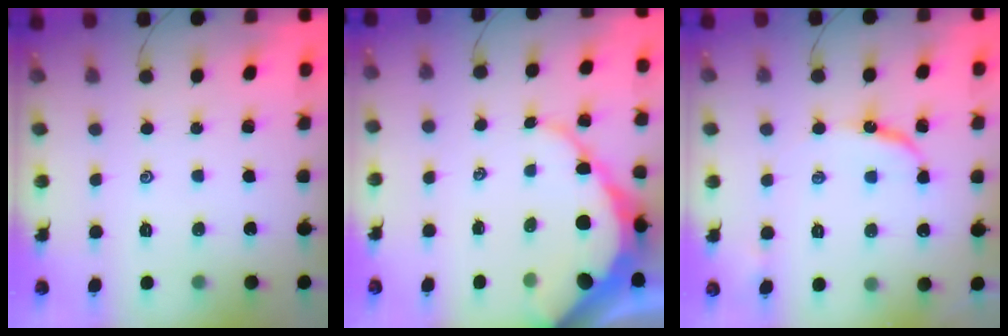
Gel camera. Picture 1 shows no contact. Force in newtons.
{"total": 11.6, "press": 11.5, "slide": 1.2}
{"total": 8.0, "press": 7.9, "slide": 0.8}